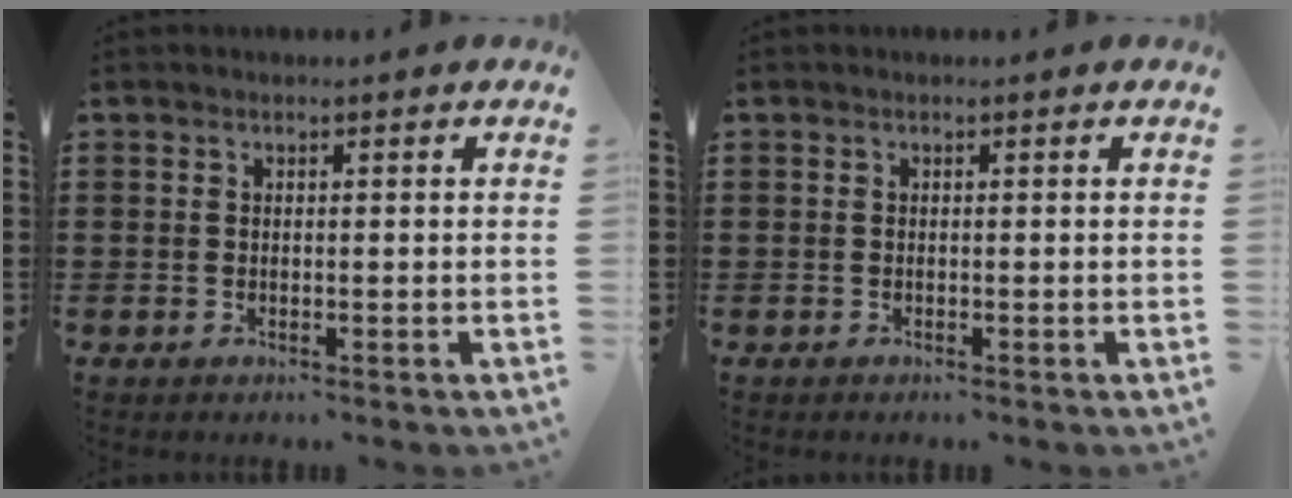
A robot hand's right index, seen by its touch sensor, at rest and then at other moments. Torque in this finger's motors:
{"motor_torque": [-0.04, -0.05, 0.00, -0.01]}